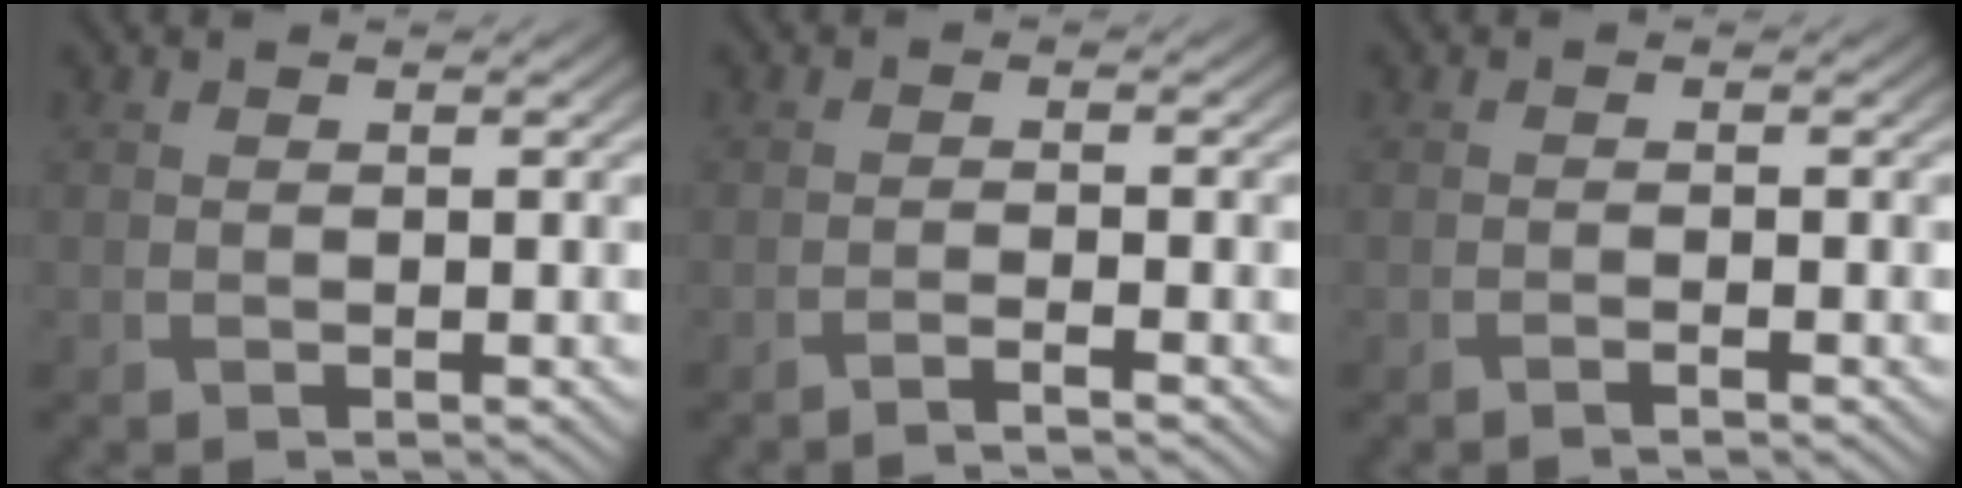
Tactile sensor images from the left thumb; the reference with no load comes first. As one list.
[{"total": 1.8, "force": [-1.2, 0.2, 1.3], "torque": [-0.014, 0.002, -0.034]}, {"total": 0.9, "force": [-0.5, 0.1, 0.7], "torque": [-0.011, 0.001, -0.013]}]